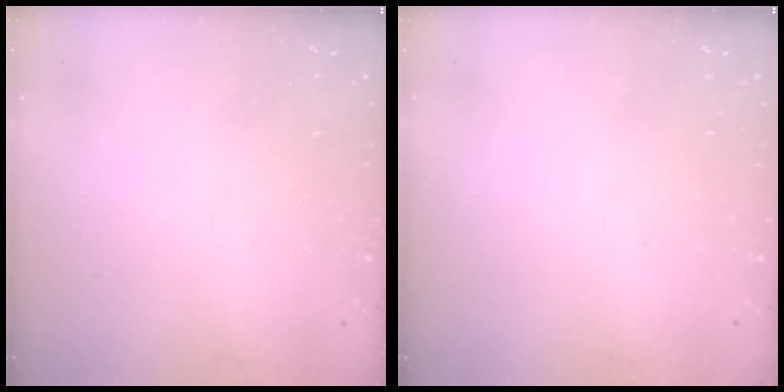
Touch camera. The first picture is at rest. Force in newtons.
{"total": 0.0}